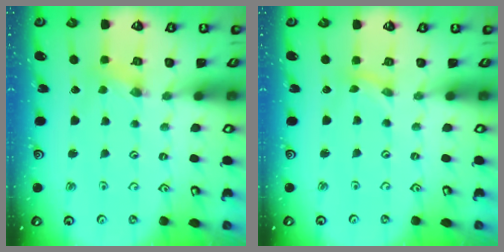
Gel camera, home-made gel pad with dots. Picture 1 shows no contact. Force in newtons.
{"total": 0.0}